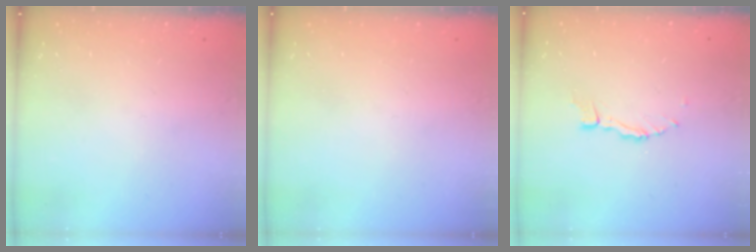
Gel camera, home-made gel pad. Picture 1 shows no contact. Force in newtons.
{"total": 0.0}
{"total": 4.7, "press": 4.7, "slide": 0.2}